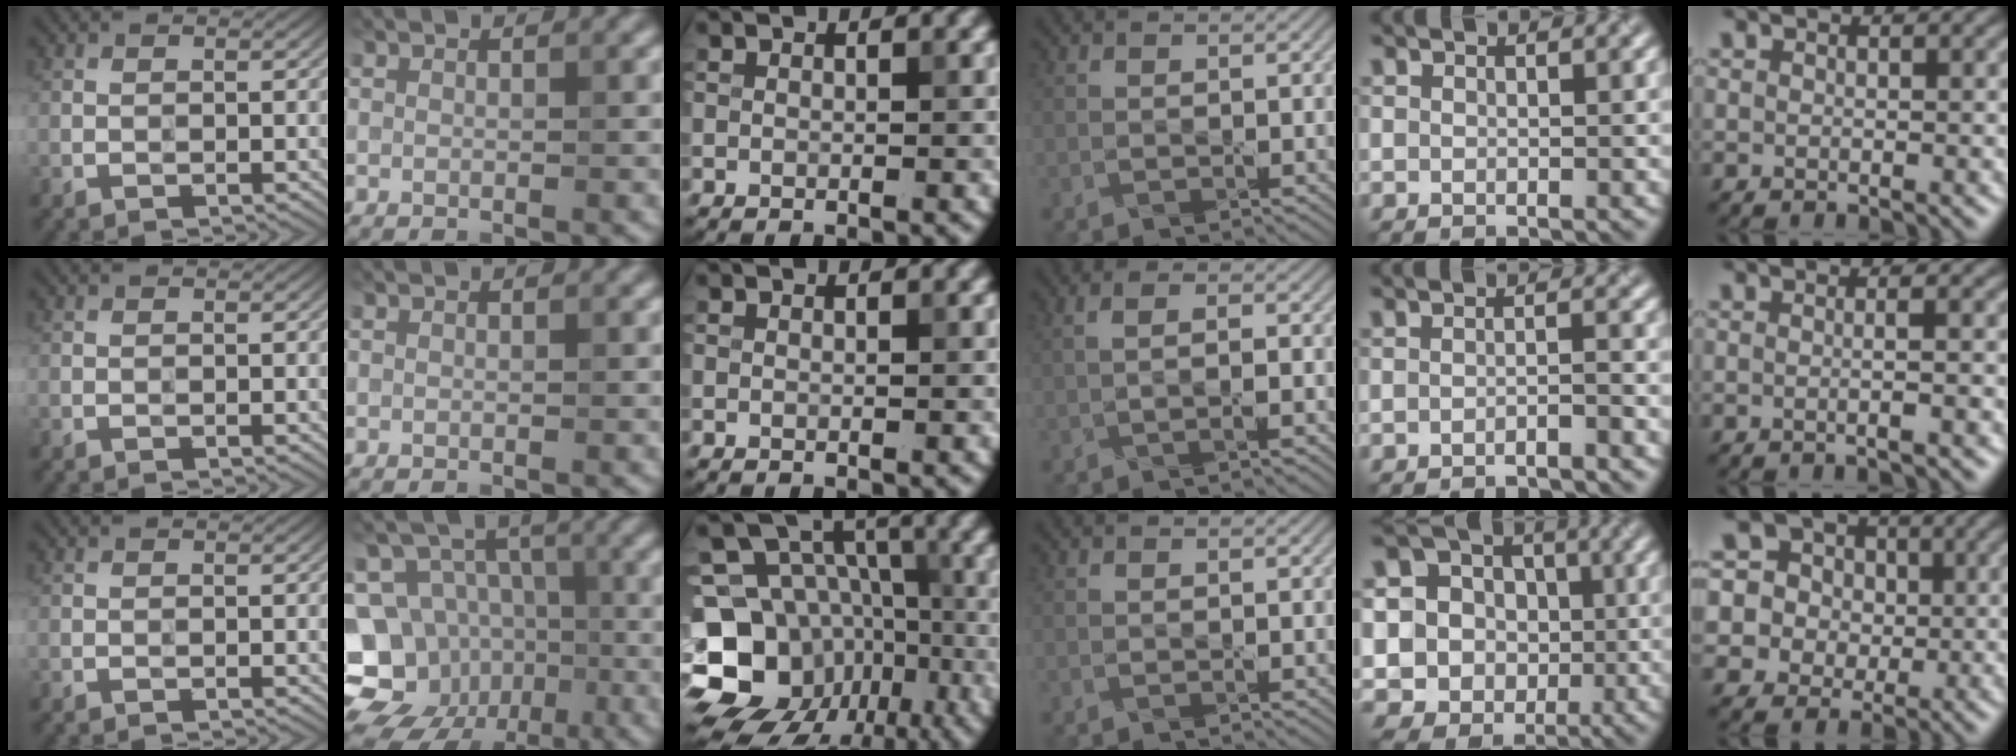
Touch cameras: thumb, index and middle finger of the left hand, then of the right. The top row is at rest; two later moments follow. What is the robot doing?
{"motion": "wipe", "object": "paper plate"}